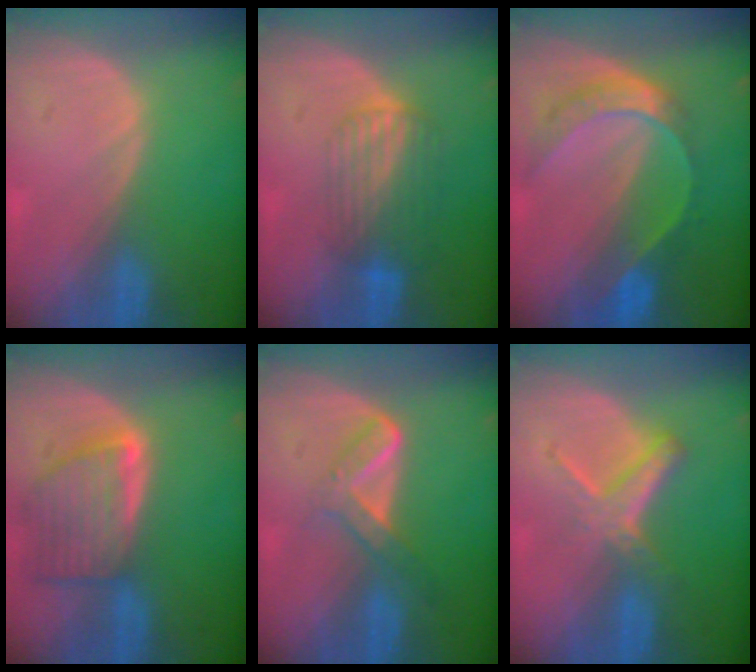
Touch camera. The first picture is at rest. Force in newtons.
{"total": 7.0, "press": 5.8, "slide": 3.8}
{"total": 7.9, "press": 6.5, "slide": 4.4}
{"total": 7.9, "press": 7.2, "slide": 3.3}
{"total": 5.5, "press": 4.7, "slide": 2.8}
{"total": 5.8, "press": 5.2, "slide": 2.7}